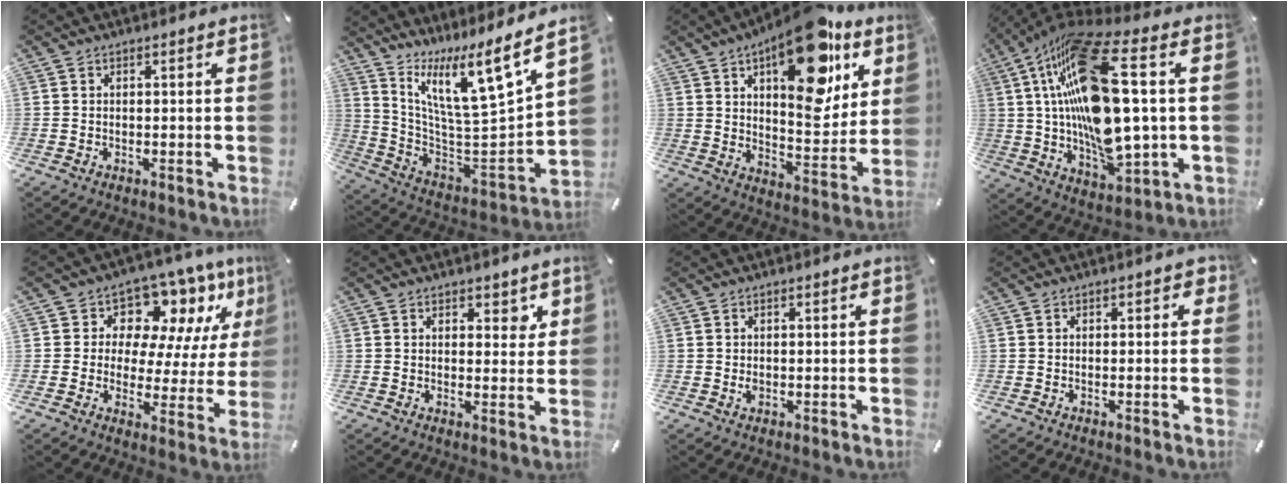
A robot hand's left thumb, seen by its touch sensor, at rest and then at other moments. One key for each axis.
{"total": 14.3, "fx": 11.1, "fy": 1.9, "fz": 8.8, "tx": -0.146, "ty": -0.118, "tz": 0.173}
{"total": 22.3, "fx": 12.7, "fy": 10.1, "fz": 15.3, "tx": -0.203, "ty": -0.078, "tz": 0.209}
{"total": 26.5, "fx": 4.2, "fy": 9.4, "fz": 24.4, "tx": -0.482, "ty": -0.031, "tz": 0.066}
{"total": 11.1, "fx": 8.1, "fy": 6.9, "fz": 3.4, "tx": -0.045, "ty": -0.088, "tz": 0.143}
{"total": 3.9, "fx": 2.3, "fy": 2.9, "fz": 1.5, "tx": 0.001, "ty": -0.013, "tz": 0.032}
{"total": 1.2, "fx": 0.0, "fy": 0.9, "fz": 0.8, "tx": -0.018, "ty": 0.003, "tz": -0.002}
{"total": 1.3, "fx": 0.0, "fy": 0.9, "fz": 0.9, "tx": -0.001, "ty": -0.001, "tz": -0.006}